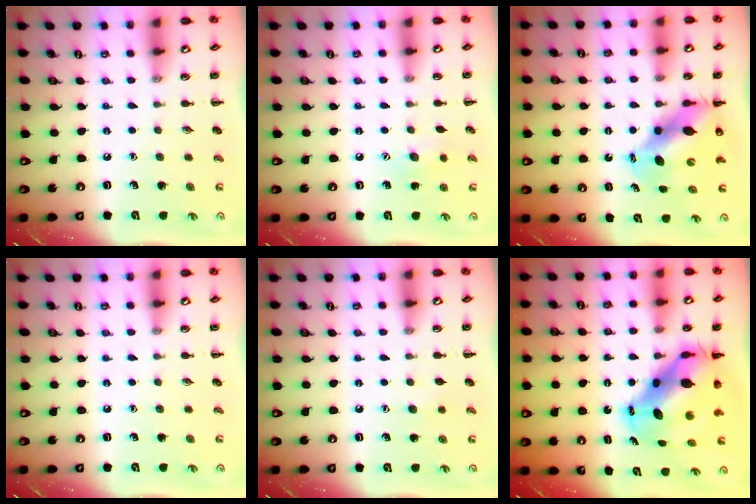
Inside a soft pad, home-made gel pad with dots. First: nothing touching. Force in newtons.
{"total": 7.0, "press": 6.9, "slide": 1.5}
{"total": 10.9, "press": 10.5, "slide": 2.7}
{"total": 0.0}
{"total": 4.0, "press": 3.9, "slide": 0.9}
{"total": 12.7, "press": 12.4, "slide": 2.9}